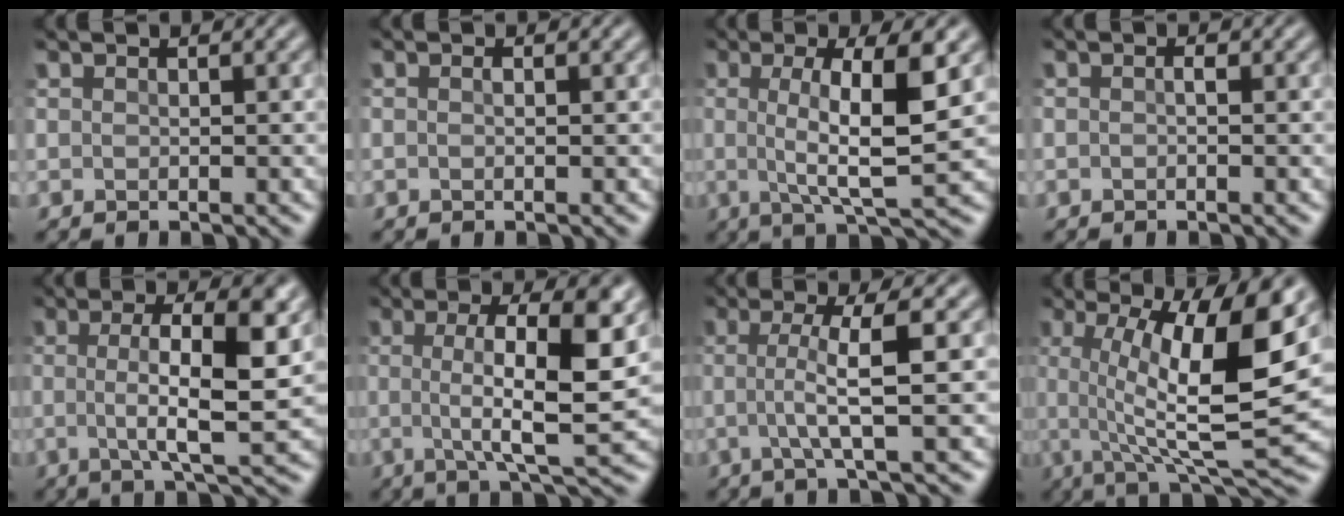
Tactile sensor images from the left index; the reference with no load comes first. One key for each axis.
{"total": 0.5, "fx": -0.2, "fy": 0.1, "fz": 0.5, "tx": -0.012, "ty": 0.001, "tz": -0.006}
{"total": 7.7, "fx": 0.9, "fy": 1.6, "fz": 7.5, "tx": -0.116, "ty": -0.001, "tz": 0.009}
{"total": 0.6, "fx": -0.4, "fy": 0.1, "fz": 0.5, "tx": -0.013, "ty": 0.001, "tz": -0.009}
{"total": 8.6, "fx": 0.3, "fy": 2.3, "fz": 8.3, "tx": -0.118, "ty": 0.002, "tz": -0.003}
{"total": 9.9, "fx": 0.7, "fy": 2.6, "fz": 9.5, "tx": -0.133, "ty": -0.002, "tz": 0.007}
{"total": 4.8, "fx": -0.3, "fy": 0.8, "fz": 4.7, "tx": -0.081, "ty": 0.002, "tz": -0.011}
{"total": 12.3, "fx": 1.6, "fy": 3.0, "fz": 11.8, "tx": -0.186, "ty": -0.003, "tz": 0.025}